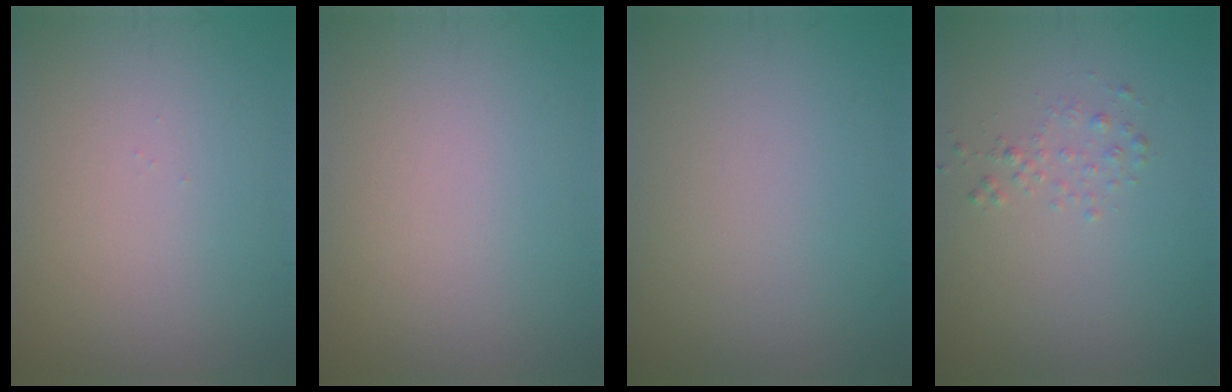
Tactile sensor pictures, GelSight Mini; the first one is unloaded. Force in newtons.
{"total": 0.0}
{"total": 0.0}
{"total": 1.1, "press": 1.1, "slide": 0.1}